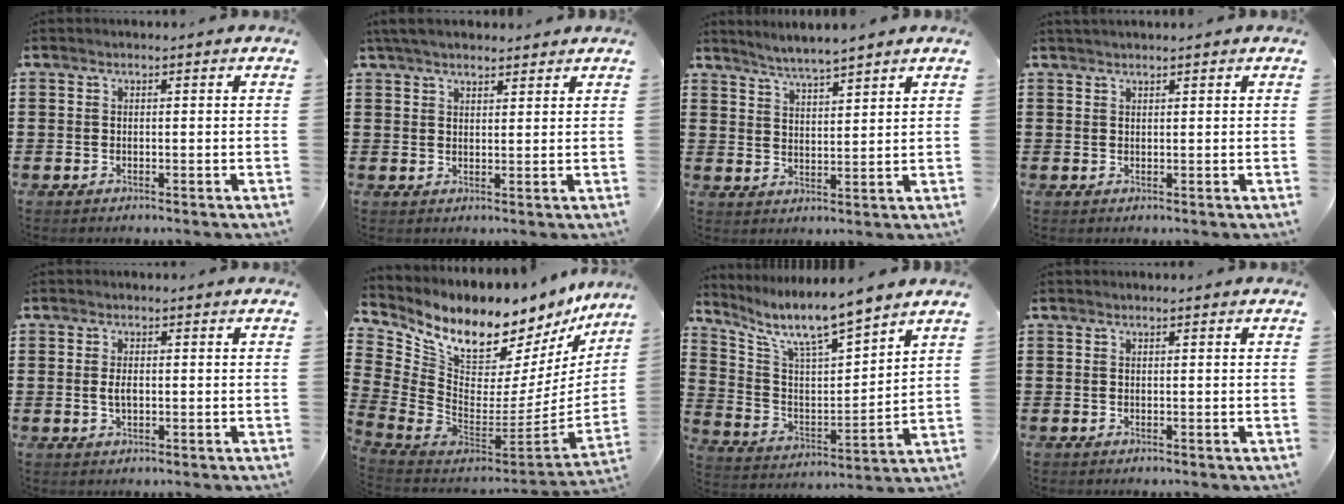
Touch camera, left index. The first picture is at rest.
{"total": 3.9, "force": [3.4, 1.1, 1.5], "torque": [-0.038, 0.001, 0.064]}
{"total": 3.4, "force": [3.3, -0.6, 0.6], "torque": [-0.023, -0.015, 0.058]}
{"total": 1.0, "force": [1.0, 0.1, 0.3], "torque": [-0.006, 0.000, 0.019]}
{"total": 2.2, "force": [-0.1, 1.0, 1.9], "torque": [-0.045, 0.000, -0.005]}
{"total": 8.9, "force": [7.7, 3.3, 3.0], "torque": [-0.085, -0.095, 0.129]}
{"total": 8.2, "force": [7.1, 0.9, 3.9], "torque": [-0.106, -0.044, 0.118]}
{"total": 0.0}